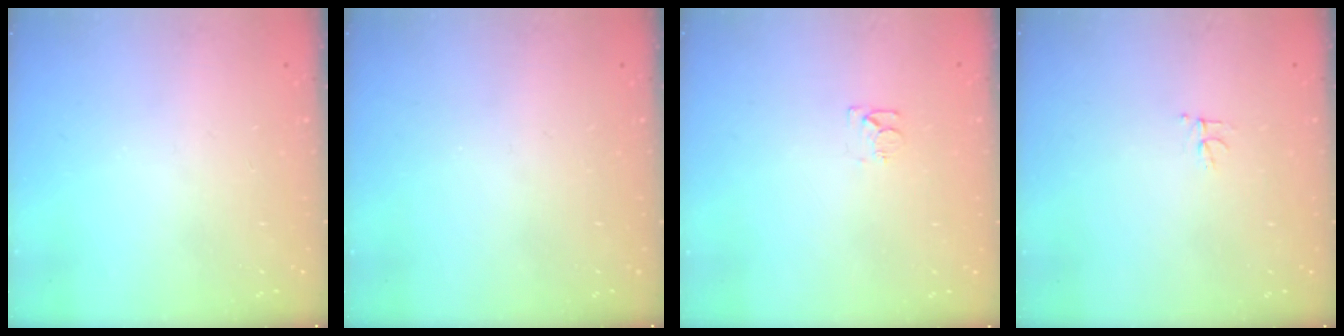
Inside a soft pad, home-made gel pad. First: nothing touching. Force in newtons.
{"total": 0.0}
{"total": 5.0, "press": 5.0, "slide": 0.5}
{"total": 2.8, "press": 2.8, "slide": 0.2}